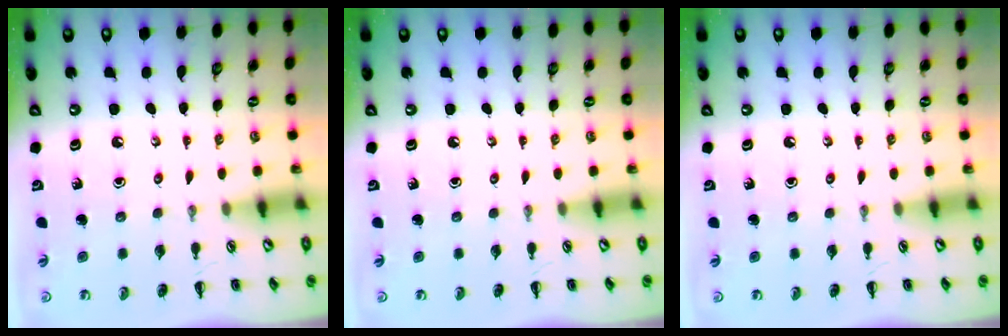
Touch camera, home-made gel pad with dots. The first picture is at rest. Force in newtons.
{"total": 0.0}
{"total": 0.0}